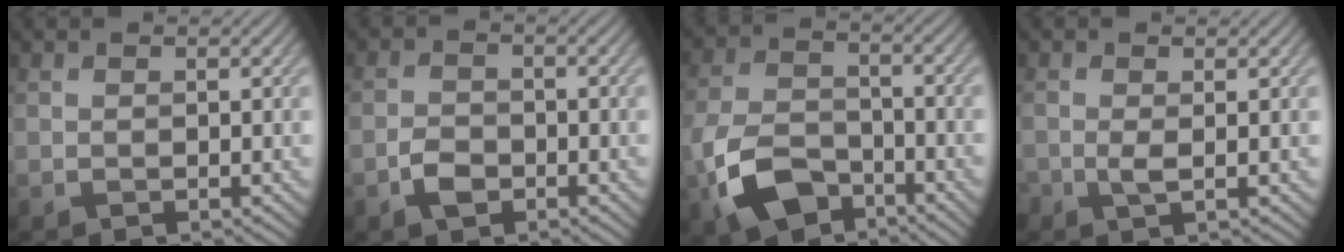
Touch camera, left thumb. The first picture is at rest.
{"total": 2.9, "force": [-1.6, 1.9, 1.6], "torque": [-0.035, 0.000, -0.036]}
{"total": 9.2, "force": [-4.8, 5.5, 5.6], "torque": [-0.143, -0.012, -0.101]}
{"total": 1.7, "force": [-0.4, 0.7, 1.5], "torque": [-0.036, -0.005, -0.009]}